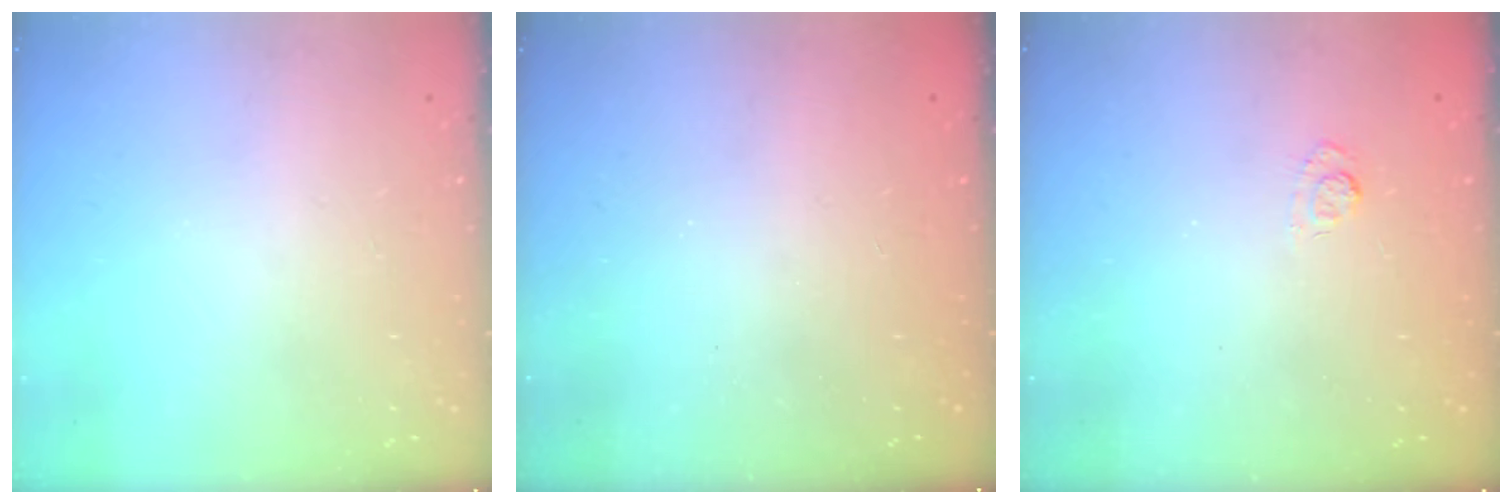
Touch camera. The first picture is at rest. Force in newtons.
{"total": 2.3, "press": 2.1, "slide": 0.8}
{"total": 2.7, "press": 2.3, "slide": 1.5}